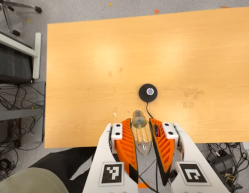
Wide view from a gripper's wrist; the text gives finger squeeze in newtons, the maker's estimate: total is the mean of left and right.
{"total": 22.1, "left": 24.2, "right": 19.9}